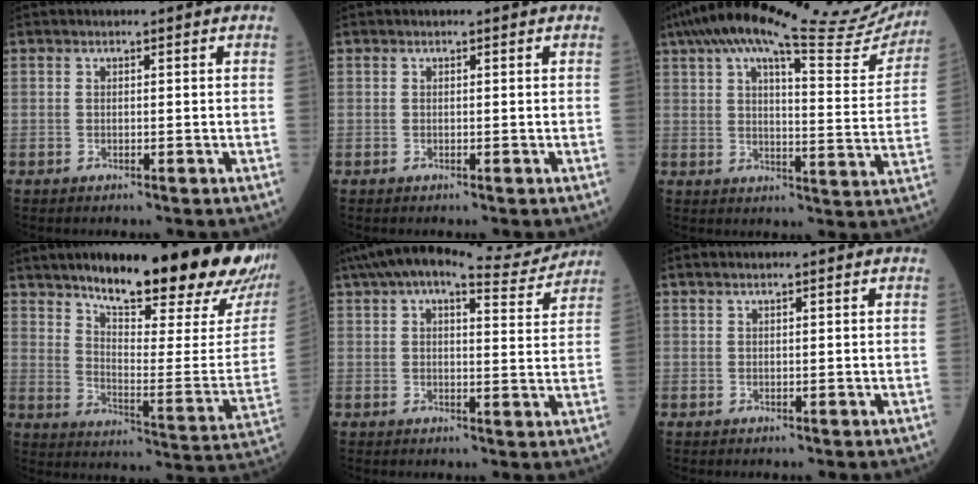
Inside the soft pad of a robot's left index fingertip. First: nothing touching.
{"total": 0.0}
{"total": 26.3, "force": [22.6, 4.1, 12.8], "torque": [-0.198, -0.012, 0.279]}
{"total": 26.5, "force": [21.7, 3.3, 14.8], "torque": [-0.220, -0.070, 0.284]}
{"total": 13.1, "force": [11.7, 2.2, 5.4], "torque": [-0.087, 0.021, 0.156]}
{"total": 1.1, "force": [0.9, 0.0, 0.6], "torque": [-0.013, 0.014, 0.020]}